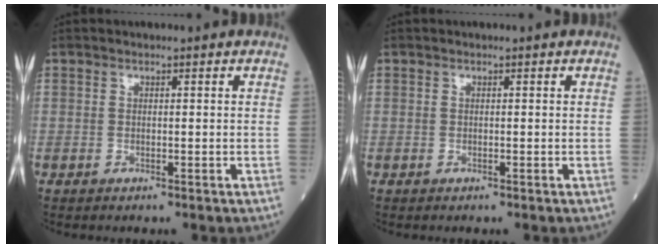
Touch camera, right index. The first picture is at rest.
{"total": 0.0}